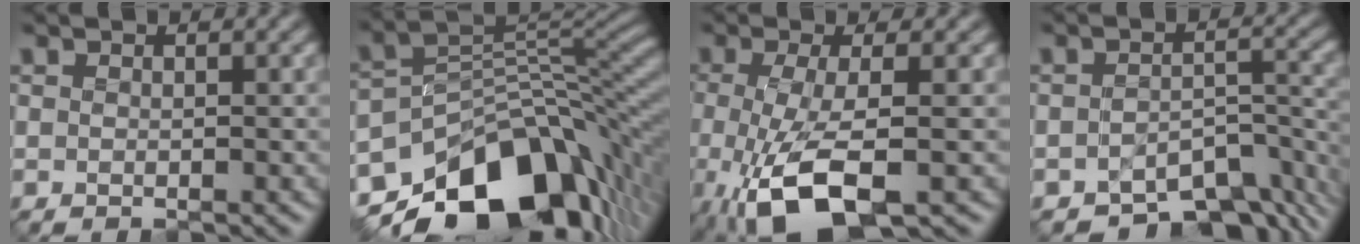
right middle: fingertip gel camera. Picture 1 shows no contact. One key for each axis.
{"total": 14.5, "fx": -8.1, "fy": 8.2, "fz": 8.8, "tx": -0.160, "ty": 0.000, "tz": -0.132}
{"total": 6.8, "fx": -3.1, "fy": 1.9, "fz": 5.8, "tx": -0.125, "ty": -0.010, "tz": -0.062}
{"total": 7.2, "fx": -5.9, "fy": 2.8, "fz": 3.1, "tx": -0.029, "ty": -0.016, "tz": -0.089}